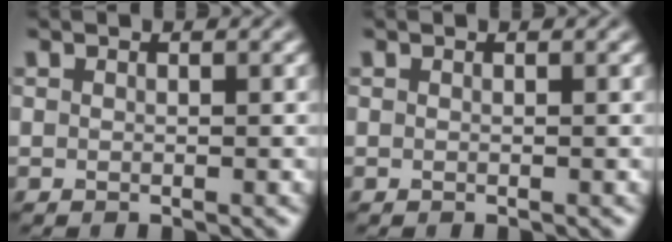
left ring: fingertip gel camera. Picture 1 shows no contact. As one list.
[{"total": 0.0}]